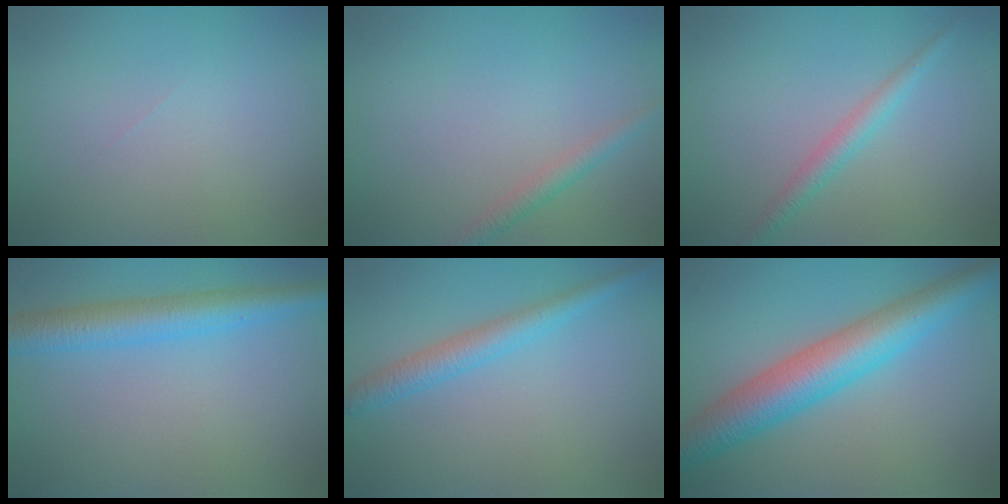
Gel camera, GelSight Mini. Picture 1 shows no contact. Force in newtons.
{"total": 1.5, "press": 1.5, "slide": 0.0}
{"total": 1.9, "press": 1.9, "slide": 0.1}
{"total": 4.4, "press": 4.4, "slide": 0.2}
{"total": 2.6, "press": 2.6, "slide": 0.2}
{"total": 6.9, "press": 6.9, "slide": 0.1}